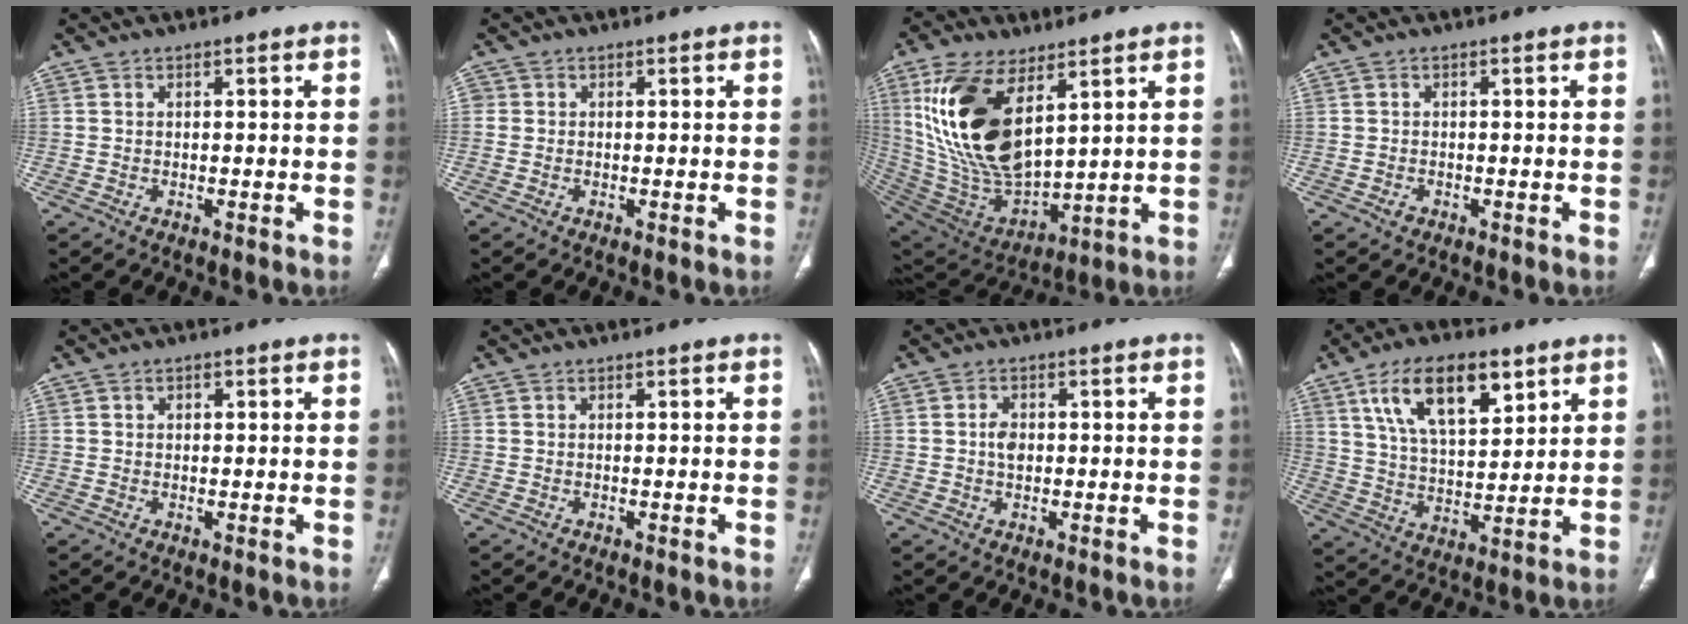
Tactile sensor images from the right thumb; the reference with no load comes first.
{"total": 0.8, "force": [0.0, 0.8, 0.1], "torque": [0.003, 0.002, 0.000]}
{"total": 22.0, "force": [8.1, 10.9, 17.3], "torque": [-0.328, -0.037, 0.170]}
{"total": 0.9, "force": [-0.5, 0.6, 0.3], "torque": [-0.004, 0.002, -0.012]}
{"total": 1.2, "force": [0.4, 0.9, 0.6], "torque": [-0.003, 0.001, 0.004]}
{"total": 0.0}
{"total": 2.8, "force": [0.1, 1.9, 2.0], "torque": [-0.030, 0.004, -0.001]}
{"total": 16.3, "force": [8.3, 7.6, 11.8], "torque": [-0.175, -0.026, 0.152]}